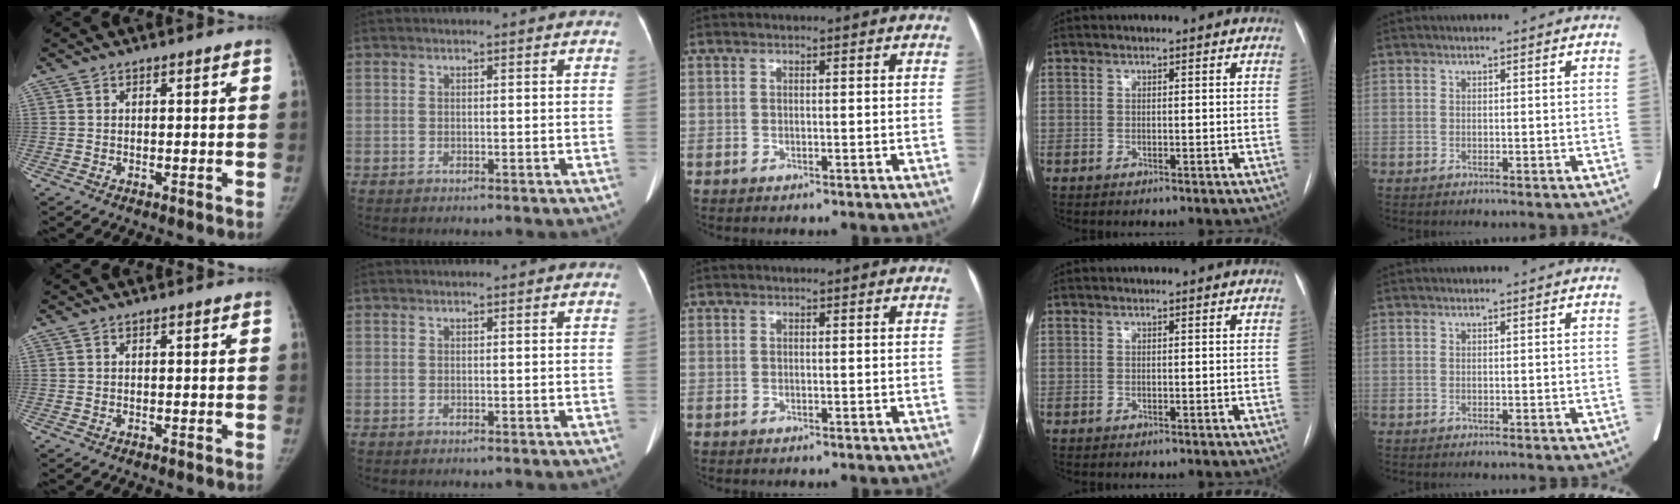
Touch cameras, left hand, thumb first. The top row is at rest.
{}